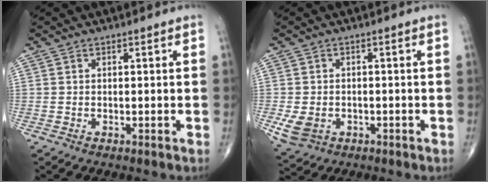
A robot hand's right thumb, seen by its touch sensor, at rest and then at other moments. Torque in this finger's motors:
{"motor_torque": [1.76, 1.10, -0.03, -0.17, 0.04]}